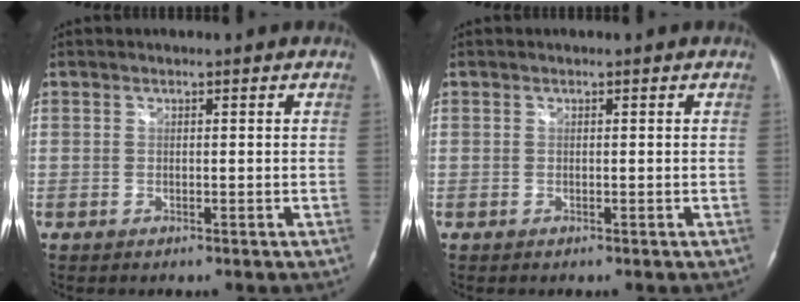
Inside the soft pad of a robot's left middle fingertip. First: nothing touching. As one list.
[{"total": 0.0}]